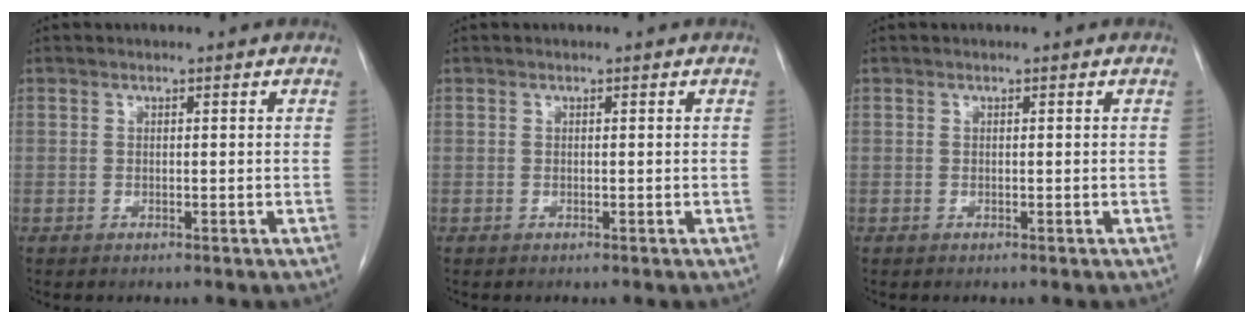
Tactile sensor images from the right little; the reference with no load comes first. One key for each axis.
{"total": 0.0}
{"total": 0.0}